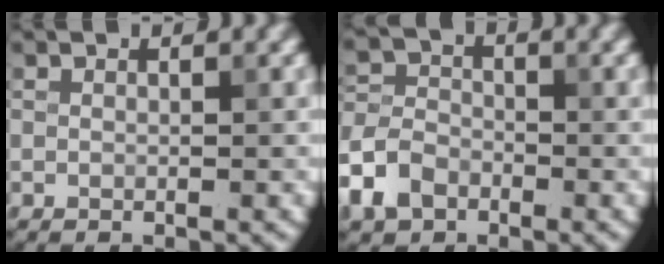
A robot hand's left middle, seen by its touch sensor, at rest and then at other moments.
{"total": 4.6, "force": [-2.6, 3.1, 2.1], "torque": [-0.048, 0.003, -0.059]}